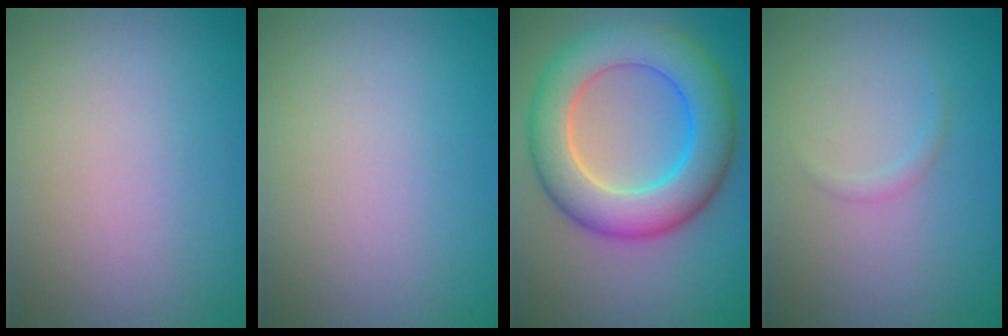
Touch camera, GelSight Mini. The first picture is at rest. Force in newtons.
{"total": 0.0}
{"total": 8.9, "press": 8.9, "slide": 0.2}
{"total": 0.7, "press": 0.7, "slide": 0.1}